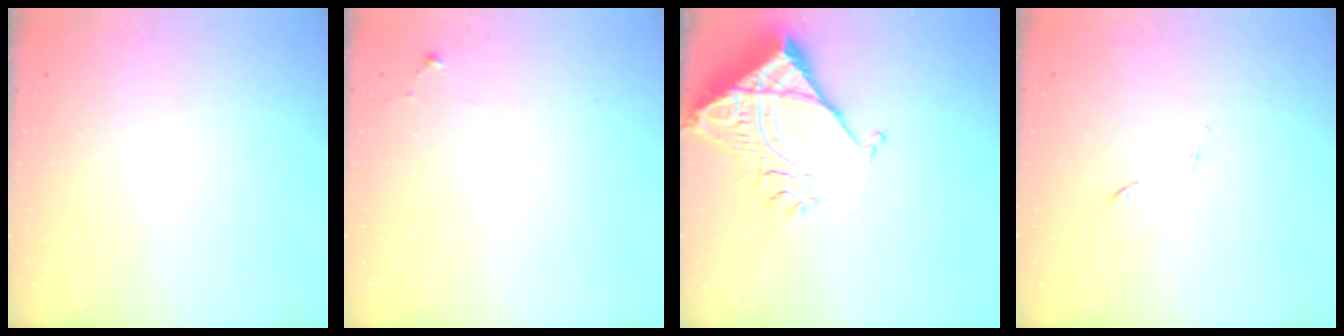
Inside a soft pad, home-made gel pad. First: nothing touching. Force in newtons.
{"total": 4.9, "press": 4.9, "slide": 0.7}
{"total": 9.6, "press": 9.5, "slide": 1.1}
{"total": 5.4, "press": 5.3, "slide": 0.7}